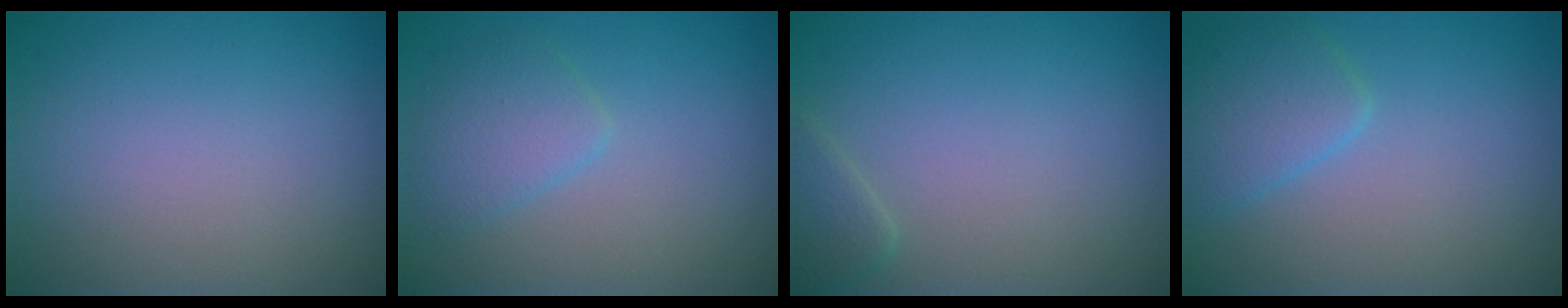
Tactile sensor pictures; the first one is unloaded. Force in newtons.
{"total": 2.4, "press": 2.4, "slide": 0.1}
{"total": 1.5, "press": 1.5, "slide": 0.1}
{"total": 2.8, "press": 2.8, "slide": 0.1}